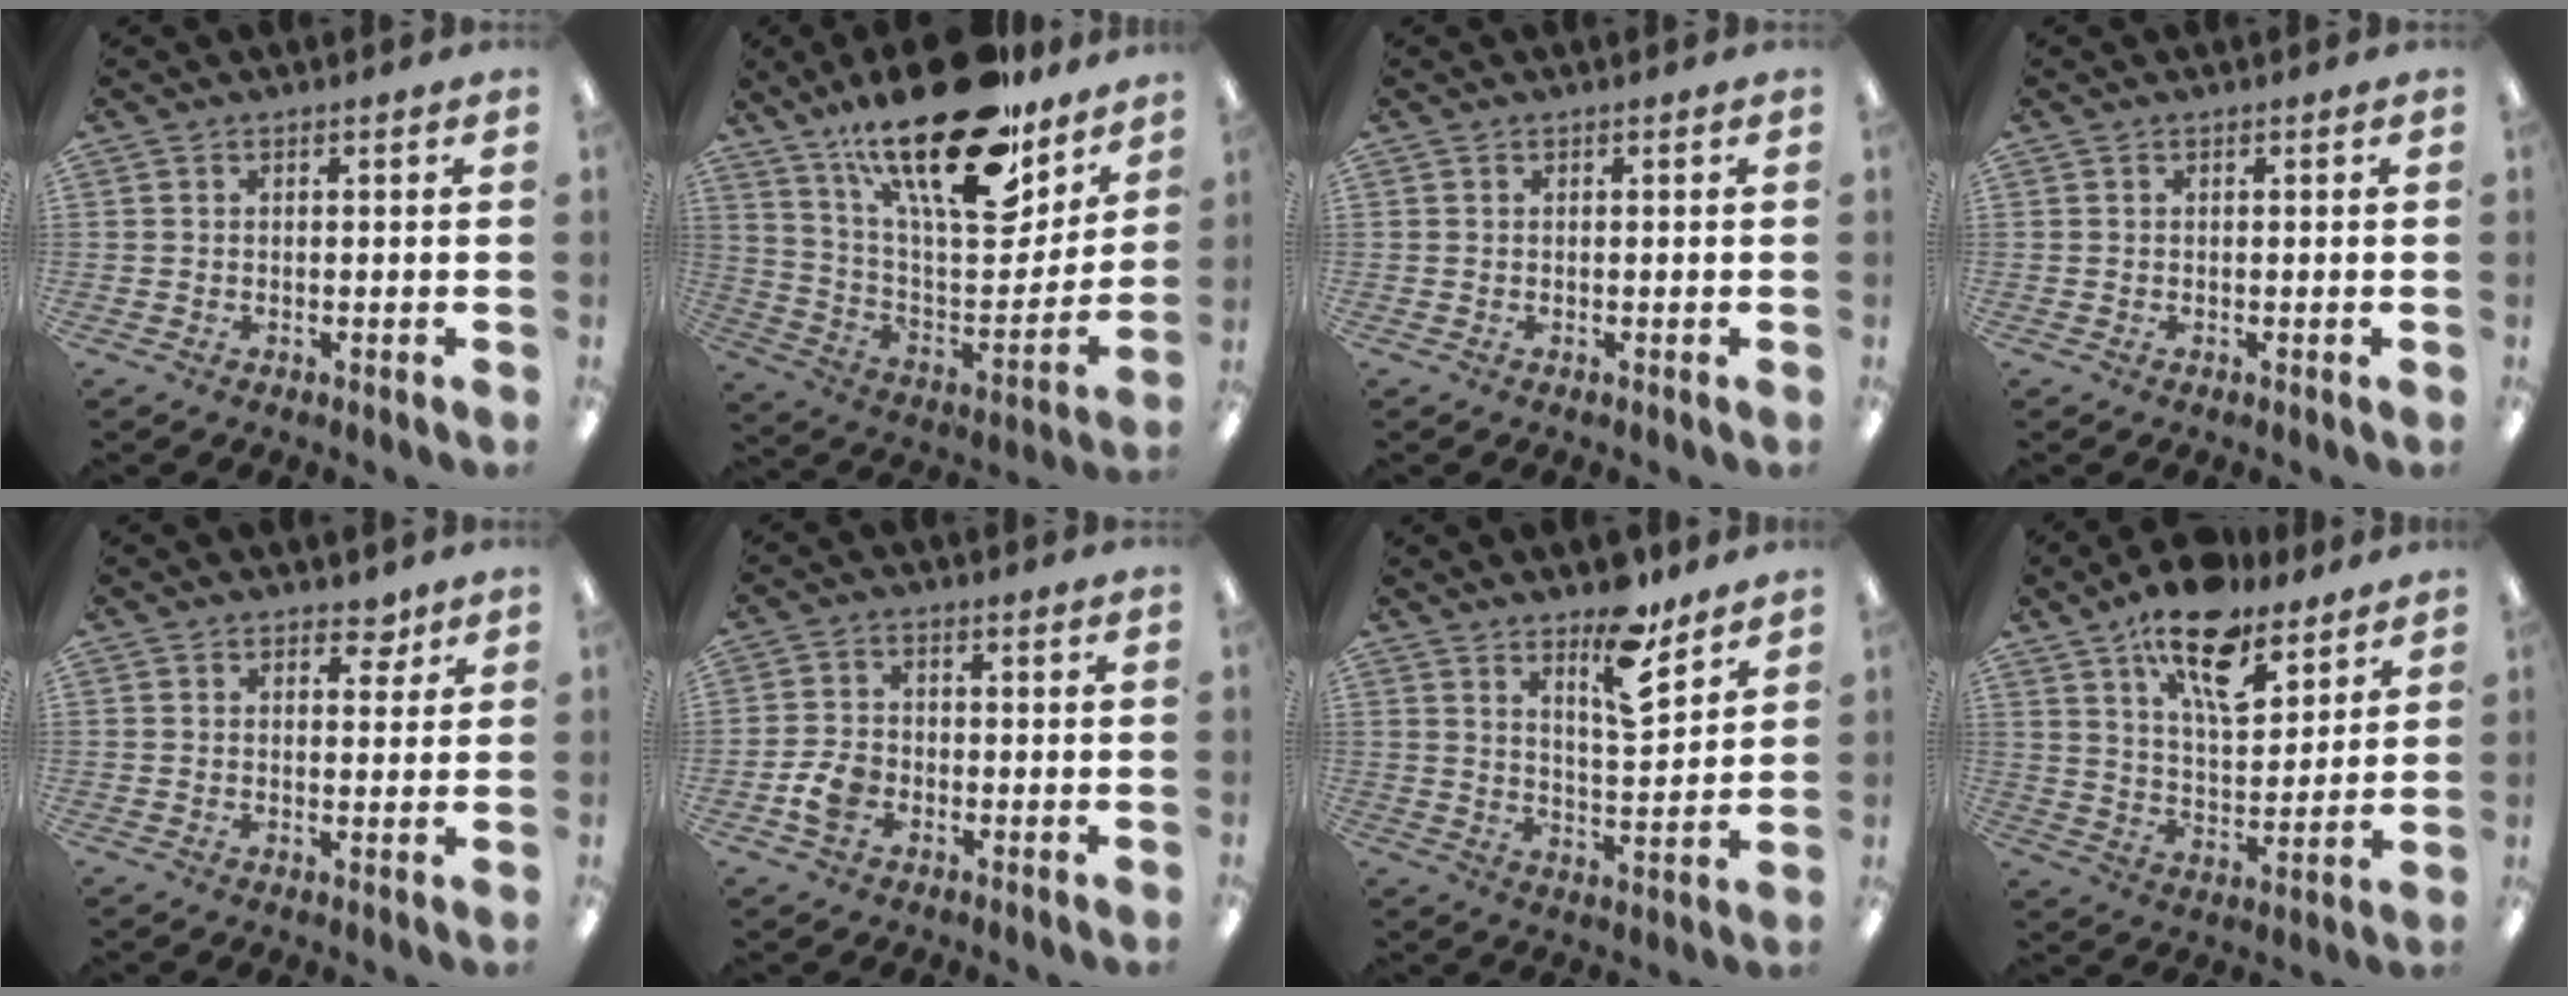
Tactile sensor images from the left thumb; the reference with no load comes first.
{"total": 28.0, "force": [18.7, 10.1, 18.2], "torque": [-0.273, -0.111, 0.316]}
{"total": 0.0}
{"total": 0.0}
{"total": 3.9, "force": [2.8, 2.2, 1.7], "torque": [0.001, -0.013, 0.043]}
{"total": 5.5, "force": [-2.3, 3.9, 3.2], "torque": [-0.070, 0.009, -0.043]}
{"total": 11.2, "force": [8.4, 3.3, 6.6], "torque": [-0.106, -0.049, 0.143]}
{"total": 16.1, "force": [11.2, 6.7, 9.4], "torque": [-0.147, -0.059, 0.191]}